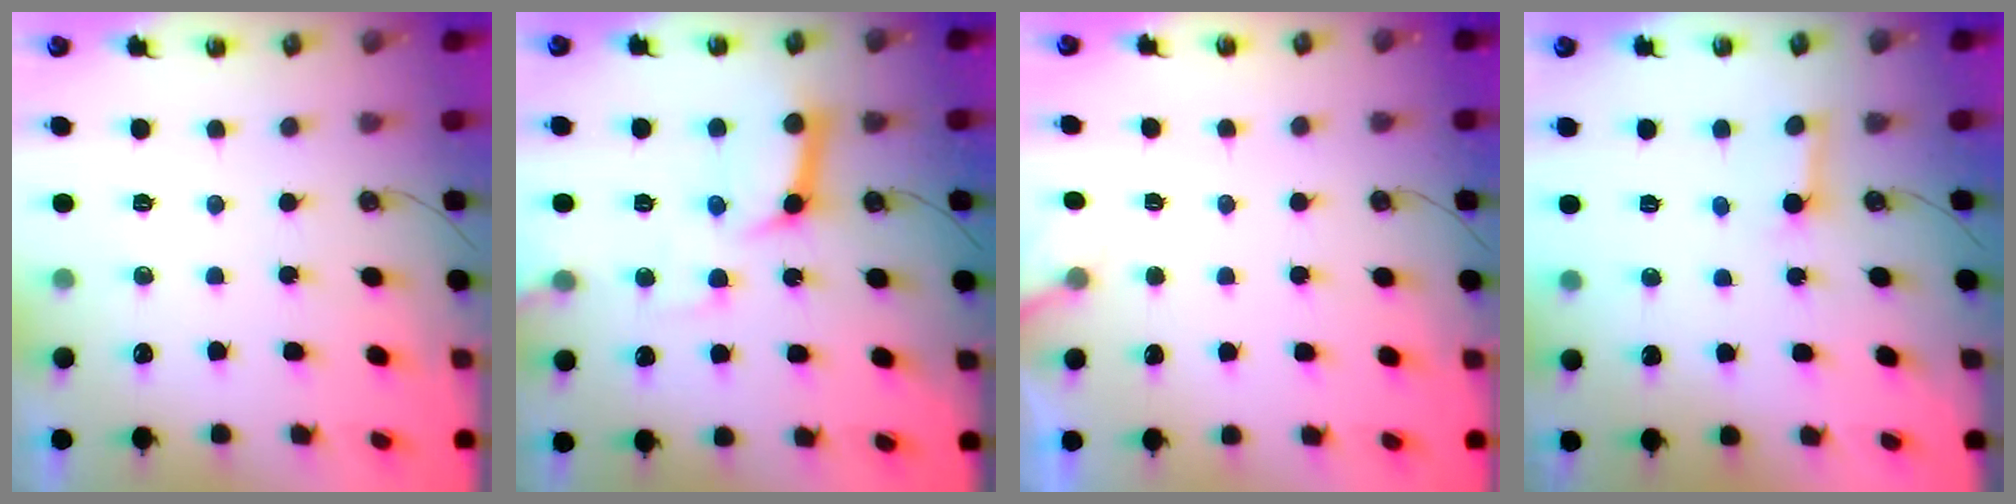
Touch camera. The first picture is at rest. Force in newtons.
{"total": 15.1, "press": 15.0, "slide": 1.9}
{"total": 4.8, "press": 4.7, "slide": 0.3}
{"total": 2.8, "press": 2.7, "slide": 0.3}